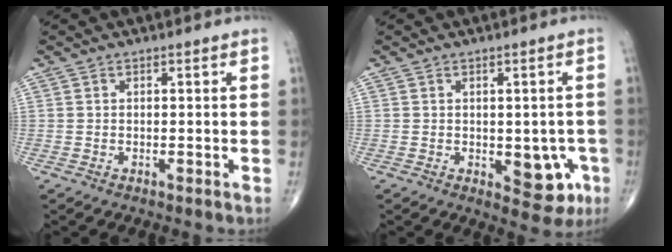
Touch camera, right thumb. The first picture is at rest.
{"total": 7.4, "force": [-1.9, 4.0, 5.9], "torque": [-0.038, 0.003, -0.013]}